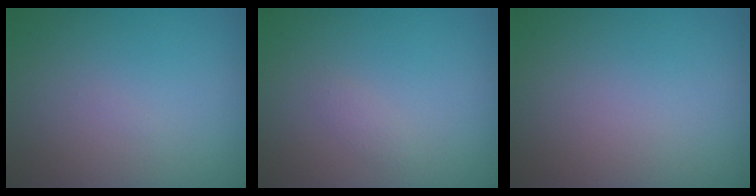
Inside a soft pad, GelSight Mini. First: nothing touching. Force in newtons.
{"total": 0.6, "press": 0.6, "slide": 0.1}
{"total": 0.0}